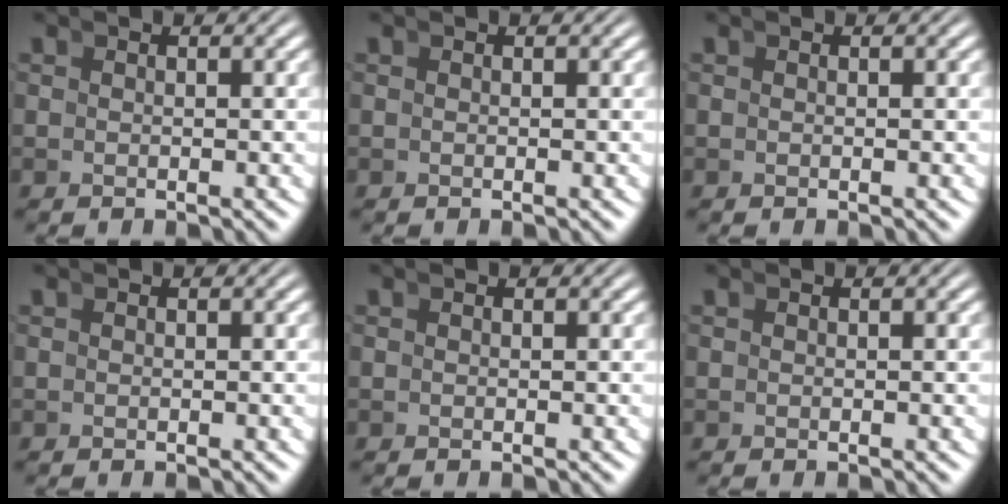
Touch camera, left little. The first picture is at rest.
{"total": 0.0}
{"total": 0.0}
{"total": 0.0}
{"total": 0.0}
{"total": 0.0}